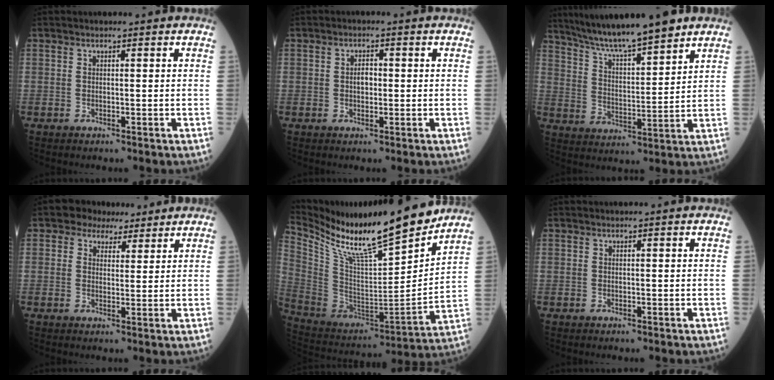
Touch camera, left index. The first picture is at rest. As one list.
[{"total": 2.2, "force": [0.0, 1.3, 1.7], "torque": [-0.030, 0.005, 0.000]}, {"total": 14.3, "force": [12.1, 0.9, 7.4], "torque": [-0.128, 0.013, 0.211]}, {"total": 4.6, "force": [3.4, 3.0, 0.7], "torque": [-0.007, 0.016, 0.051]}, {"total": 22.1, "force": [18.5, 2.1, 11.9], "torque": [-0.224, -0.032, 0.321]}, {"total": 0.0}]